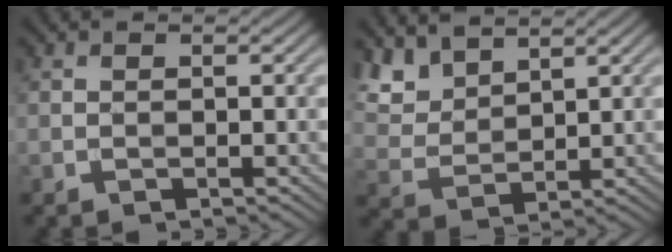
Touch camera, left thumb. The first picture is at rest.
{"total": 6.0, "force": [4.8, 2.5, 2.5], "torque": [-0.071, -0.003, 0.109]}